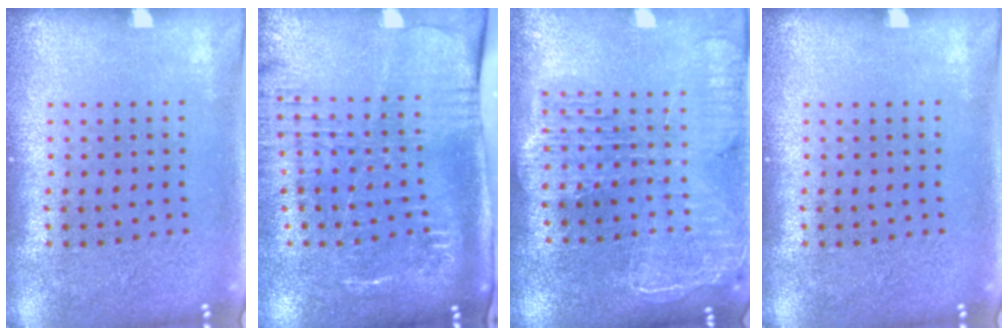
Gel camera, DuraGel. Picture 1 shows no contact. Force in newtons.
{"total": 2.6, "press": 2.0, "slide": 1.7}
{"total": 2.4, "press": 2.1, "slide": 1.2}
{"total": 0.0}